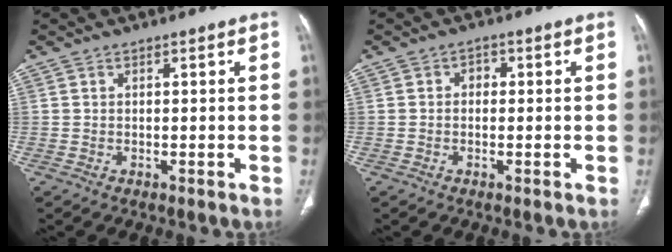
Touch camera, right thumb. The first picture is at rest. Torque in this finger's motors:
{"motor_torque": [-0.10, 0.61, 0.28, -0.21, -0.03]}